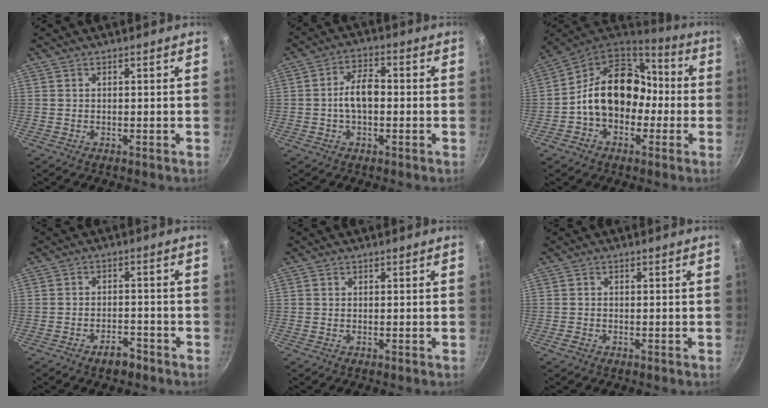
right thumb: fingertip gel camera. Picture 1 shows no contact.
{"total": 6.7, "force": [-0.5, 3.8, 5.5], "torque": [-0.083, 0.026, -0.015]}
{"total": 17.9, "force": [-1.6, 13.6, 11.5], "torque": [-0.146, 0.059, -0.037]}
{"total": 4.0, "force": [-2.8, 2.0, 2.0], "torque": [-0.019, 0.027, -0.038]}
{"total": 0.6, "force": [0.2, 0.5, 0.2], "torque": [-0.001, 0.003, 0.002]}
{"total": 1.4, "force": [-0.8, 1.1, 0.6], "torque": [-0.010, 0.003, -0.014]}